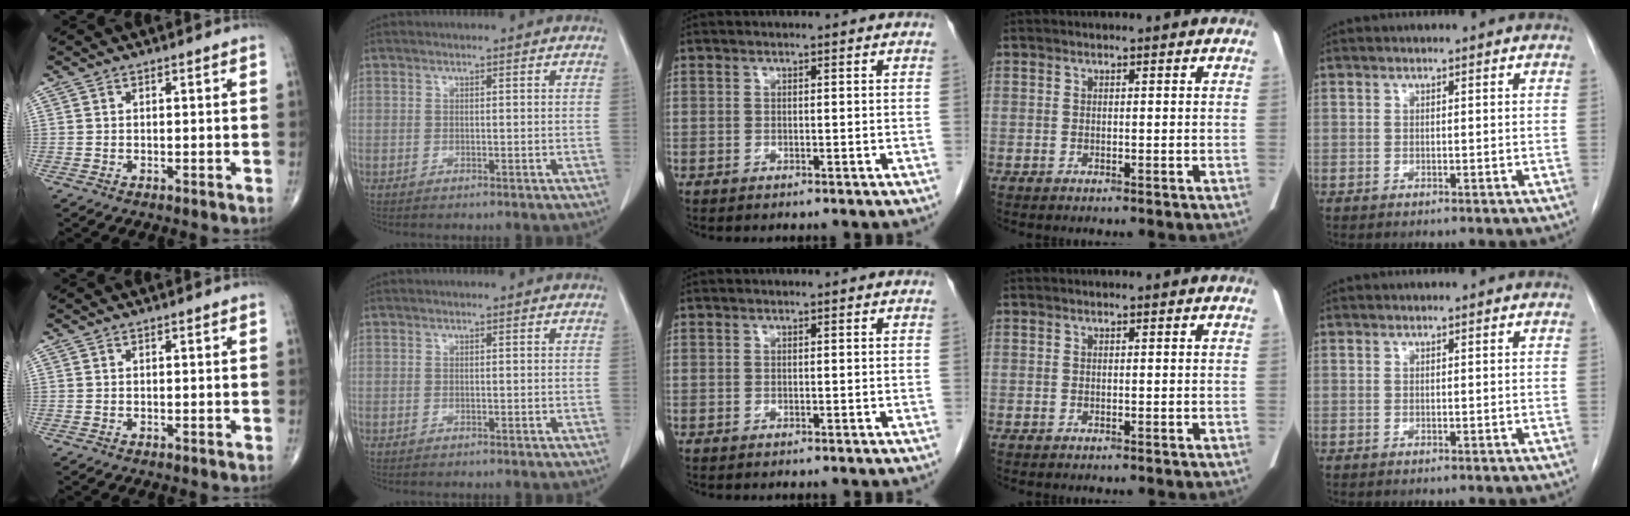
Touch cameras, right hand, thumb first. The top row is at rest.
{}